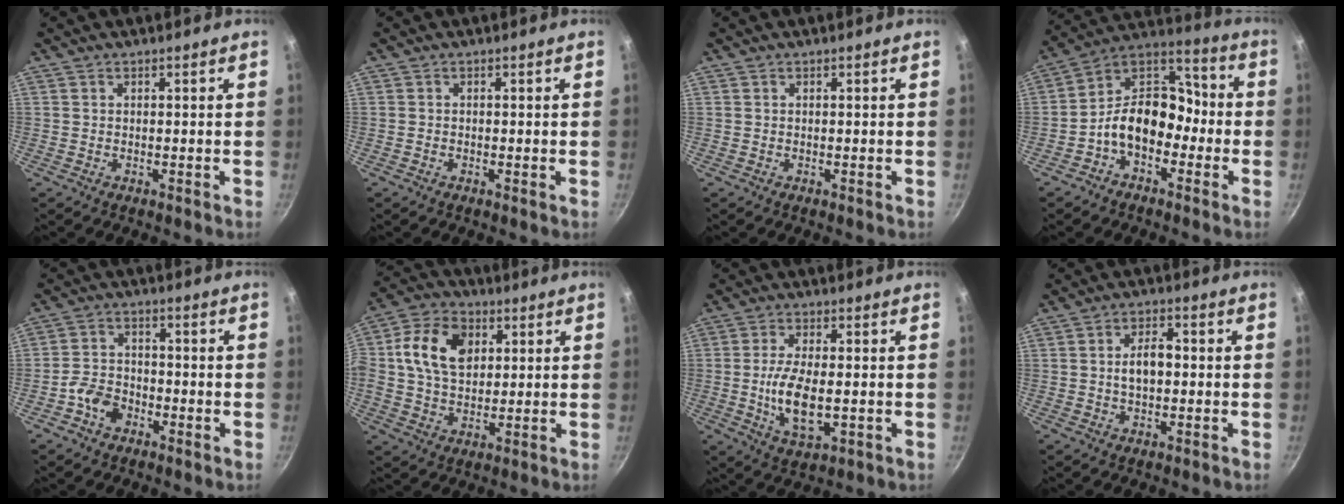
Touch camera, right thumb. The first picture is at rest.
{"total": 0.0}
{"total": 0.0}
{"total": 13.5, "force": [-4.3, 9.4, 8.7], "torque": [-0.100, 0.067, -0.100]}
{"total": 5.5, "force": [-2.8, 3.8, 2.7], "torque": [-0.041, 0.028, -0.059]}
{"total": 13.3, "force": [3.0, 9.4, 8.9], "torque": [-0.149, 0.006, 0.039]}
{"total": 9.7, "force": [-1.2, 4.3, 8.7], "torque": [-0.170, -0.008, -0.020]}
{"total": 5.7, "force": [-0.2, 3.3, 4.7], "torque": [-0.065, 0.020, -0.007]}